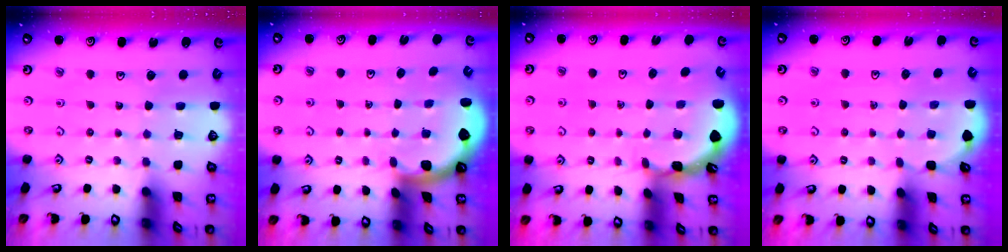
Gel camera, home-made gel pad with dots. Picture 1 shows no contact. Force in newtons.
{"total": 1.4, "press": 1.4, "slide": 0.1}
{"total": 1.8, "press": 1.8, "slide": 0.1}
{"total": 0.9, "press": 0.9, "slide": 0.1}